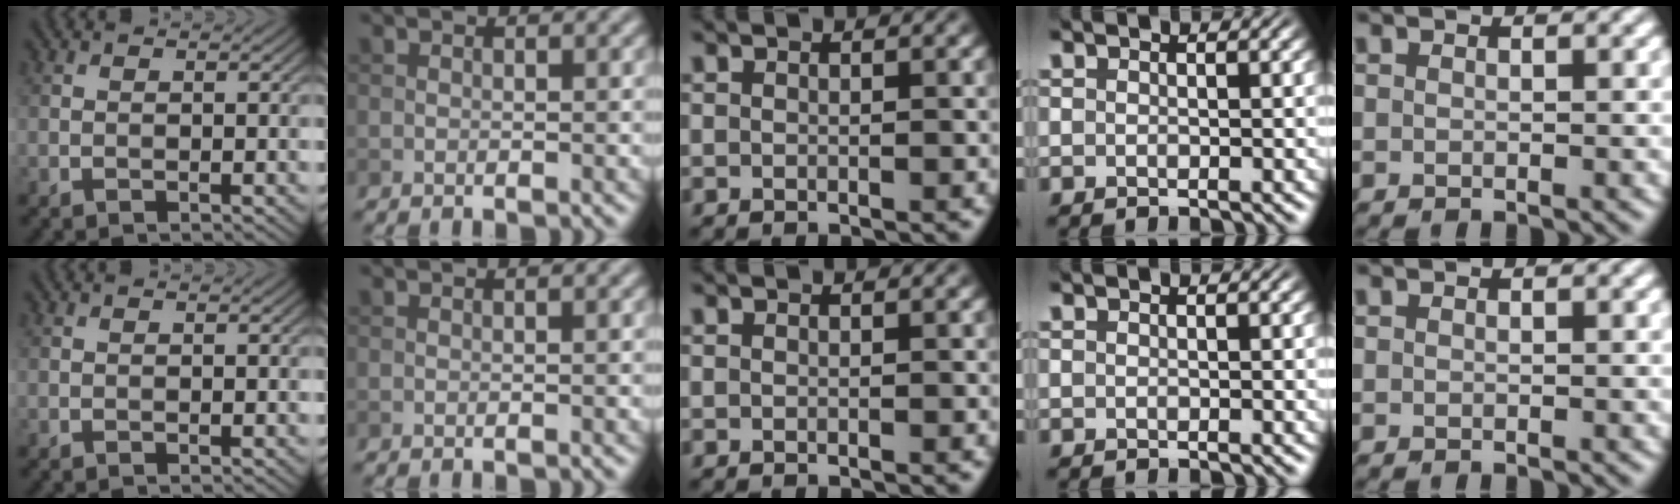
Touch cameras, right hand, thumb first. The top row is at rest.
{}